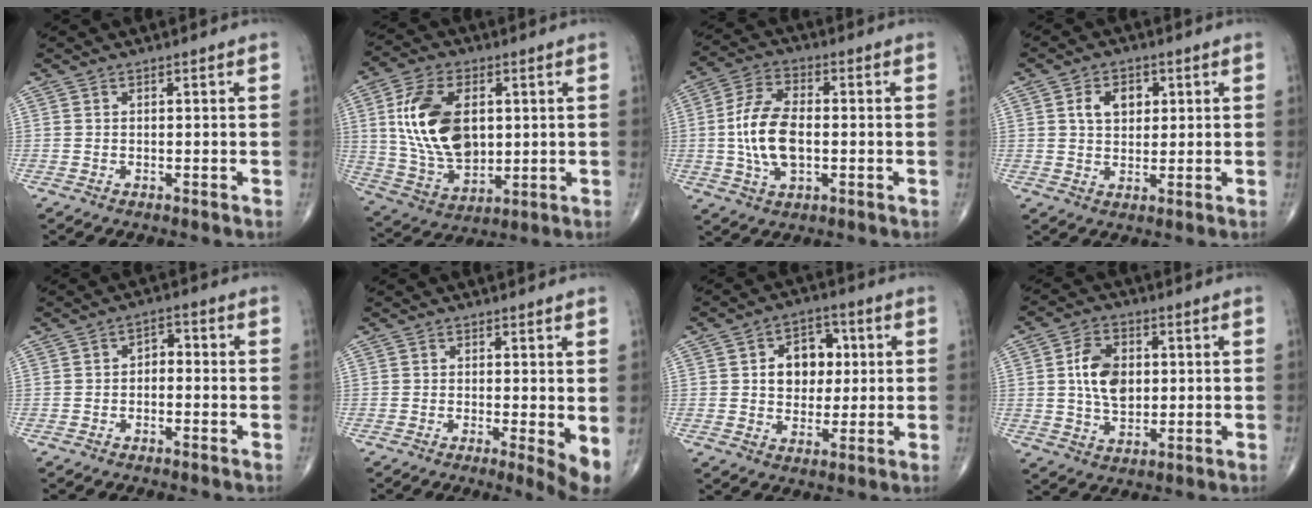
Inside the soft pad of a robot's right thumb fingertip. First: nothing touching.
{"total": 17.7, "force": [2.9, 10.8, 13.7], "torque": [-0.241, -0.011, 0.063]}
{"total": 12.0, "force": [-0.7, 6.4, 10.1], "torque": [-0.199, 0.011, -0.015]}
{"total": 6.2, "force": [1.8, 4.3, 4.0], "torque": [-0.047, -0.002, 0.028]}
{"total": 3.0, "force": [-0.6, 2.0, 2.2], "torque": [-0.023, 0.018, -0.021]}
{"total": 4.8, "force": [-0.1, 1.2, 4.6], "torque": [-0.067, -0.013, -0.005]}
{"total": 9.7, "force": [1.6, 7.3, 6.2], "torque": [-0.047, 0.008, 0.022]}
{"total": 9.4, "force": [1.2, 6.2, 7.0], "torque": [-0.108, -0.002, 0.022]}